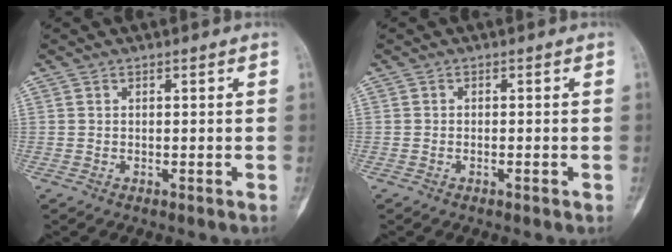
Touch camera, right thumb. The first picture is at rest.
{"total": 0.7, "force": [-0.2, 0.2, 0.7], "torque": [-0.008, 0.001, -0.004]}